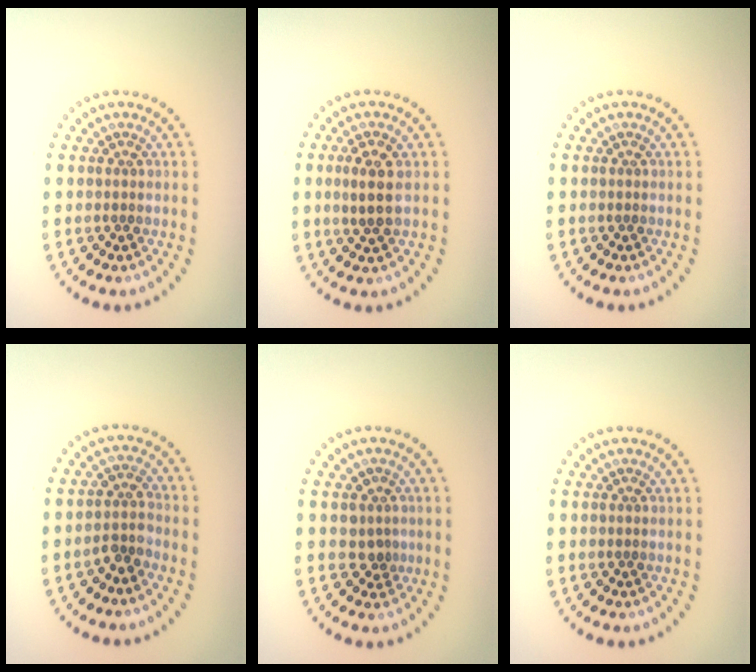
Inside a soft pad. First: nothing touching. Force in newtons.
{"total": 2.5, "press": 2.4, "slide": 0.7}
{"total": 0.0}
{"total": 2.2, "press": 1.8, "slide": 1.2}
{"total": 1.4, "press": 1.1, "slide": 0.9}
{"total": 0.0}